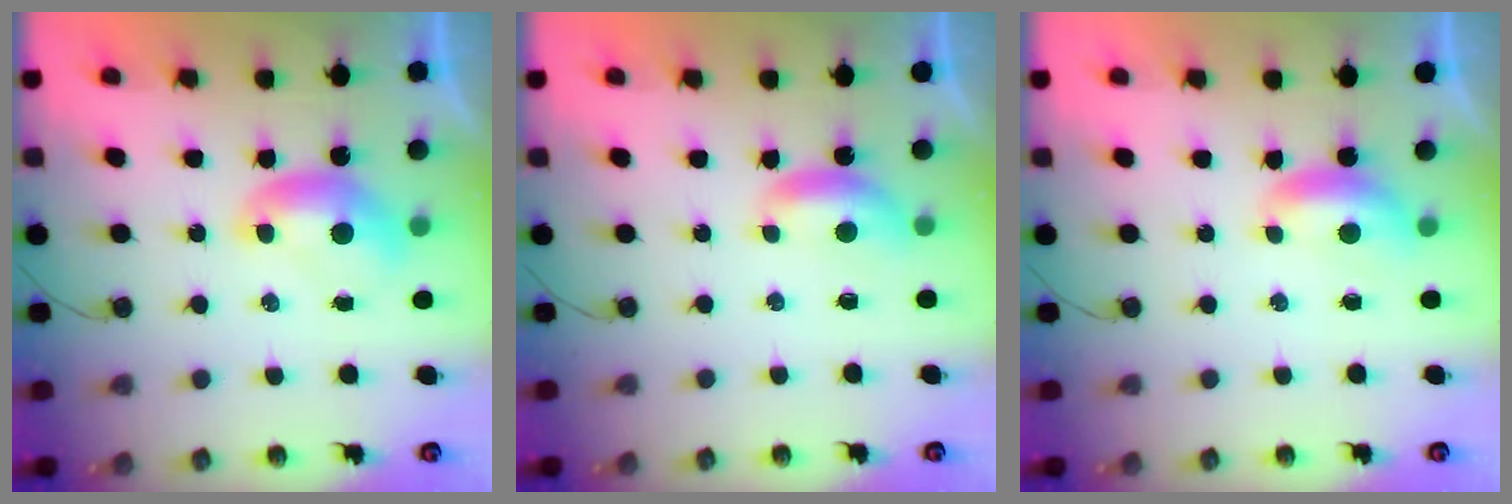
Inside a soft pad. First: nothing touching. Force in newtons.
{"total": 0.6, "press": 0.1, "slide": 0.5}
{"total": 0.9, "press": 0.8, "slide": 0.5}